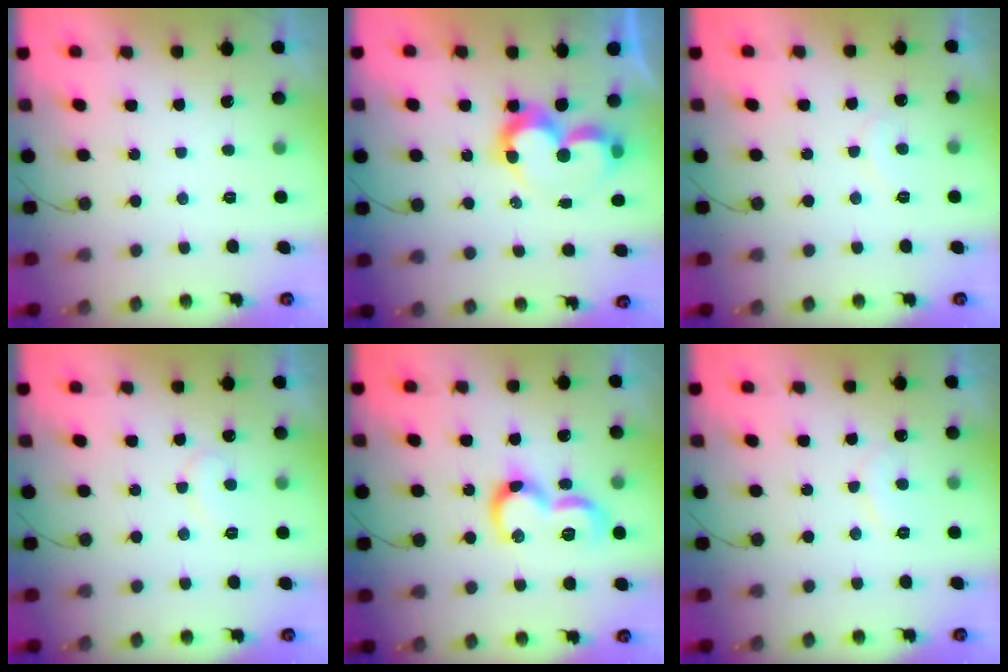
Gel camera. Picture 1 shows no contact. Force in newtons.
{"total": 9.6, "press": 9.6, "slide": 0.8}
{"total": 5.1, "press": 5.1, "slide": 0.4}
{"total": 6.4, "press": 6.4, "slide": 0.5}
{"total": 12.9, "press": 12.8, "slide": 1.1}
{"total": 7.1, "press": 7.1, "slide": 0.5}